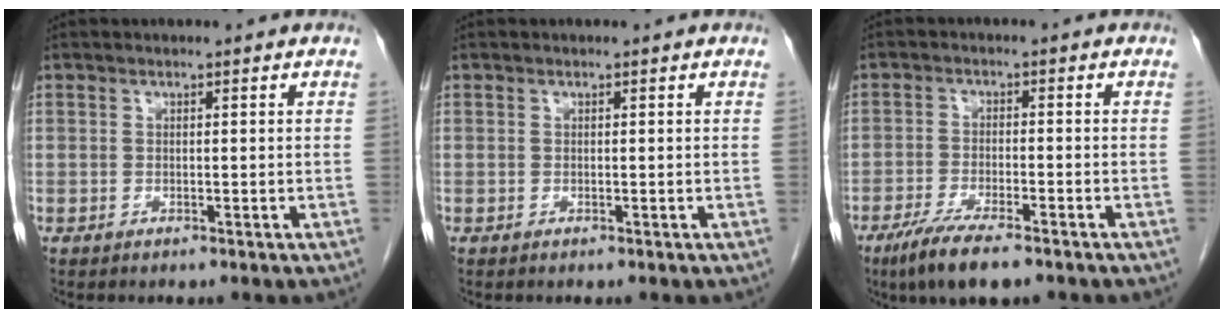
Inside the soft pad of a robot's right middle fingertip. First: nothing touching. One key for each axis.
{"total": 0.0}
{"total": 7.9, "fx": -5.5, "fy": 1.3, "fz": 5.5, "tx": -0.096, "ty": -0.016, "tz": -0.091}